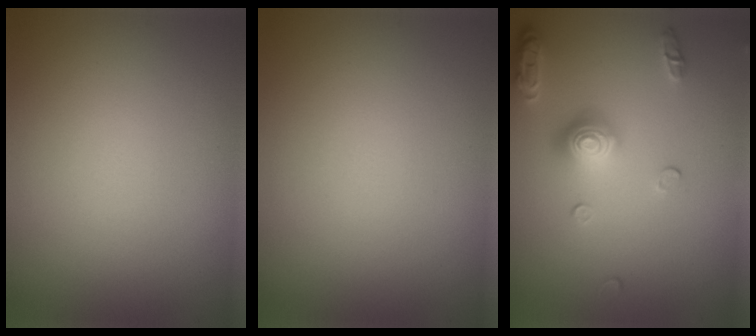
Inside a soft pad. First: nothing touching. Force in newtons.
{"total": 0.0}
{"total": 3.7, "press": 3.0, "slide": 2.1}